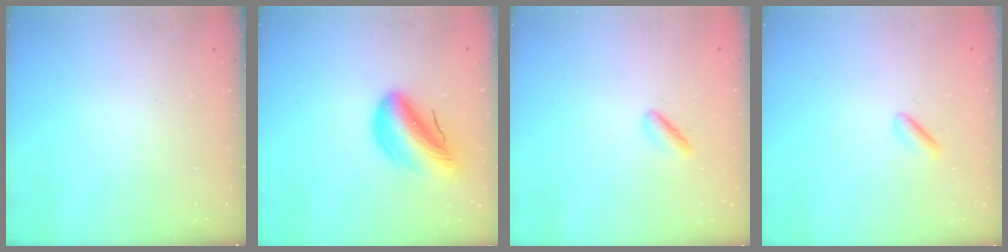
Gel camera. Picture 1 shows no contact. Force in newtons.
{"total": 12.2, "press": 11.6, "slide": 3.5}
{"total": 2.4, "press": 2.2, "slide": 1.0}
{"total": 1.5, "press": 1.2, "slide": 0.9}